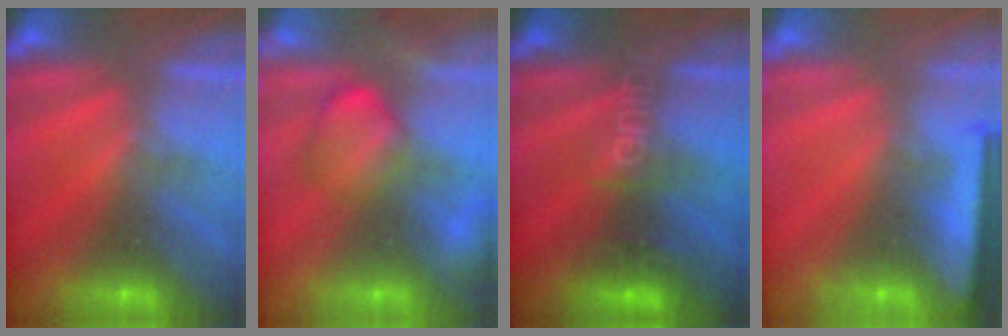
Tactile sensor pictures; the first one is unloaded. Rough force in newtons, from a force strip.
{"total": 2.4}
{"total": 2.8}
{"total": 9.0}